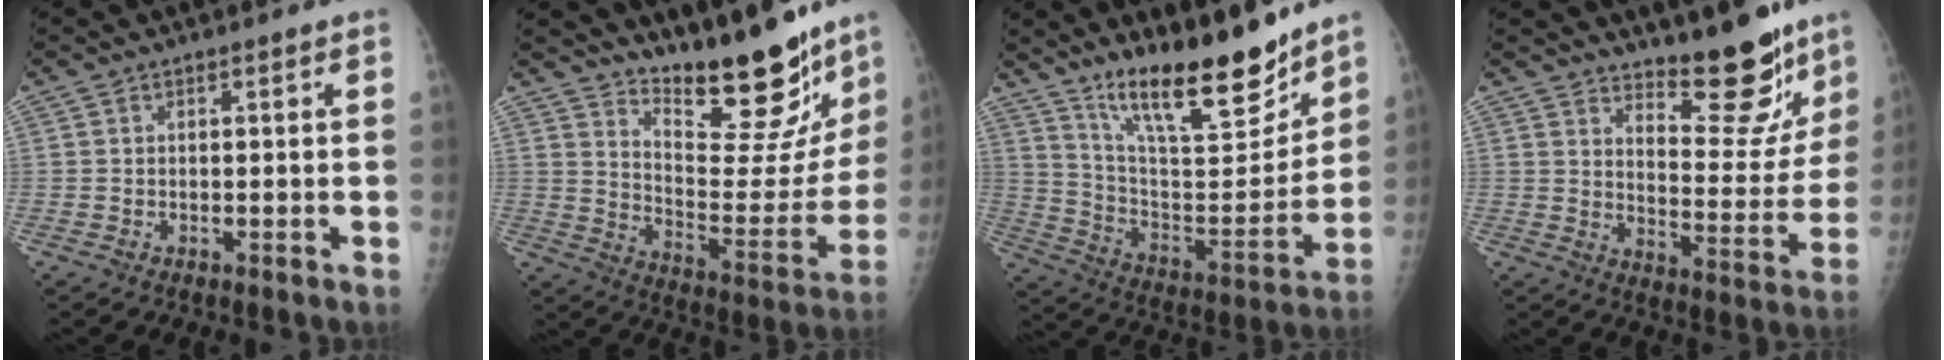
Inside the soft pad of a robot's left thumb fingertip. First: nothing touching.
{"total": 21.0, "force": [17.2, 6.1, 10.3], "torque": [-0.105, -0.126, 0.252]}
{"total": 20.2, "force": [15.6, 5.0, 11.9], "torque": [-0.154, -0.100, 0.269]}
{"total": 14.4, "force": [11.5, 4.6, 7.4], "torque": [-0.053, -0.105, 0.172]}